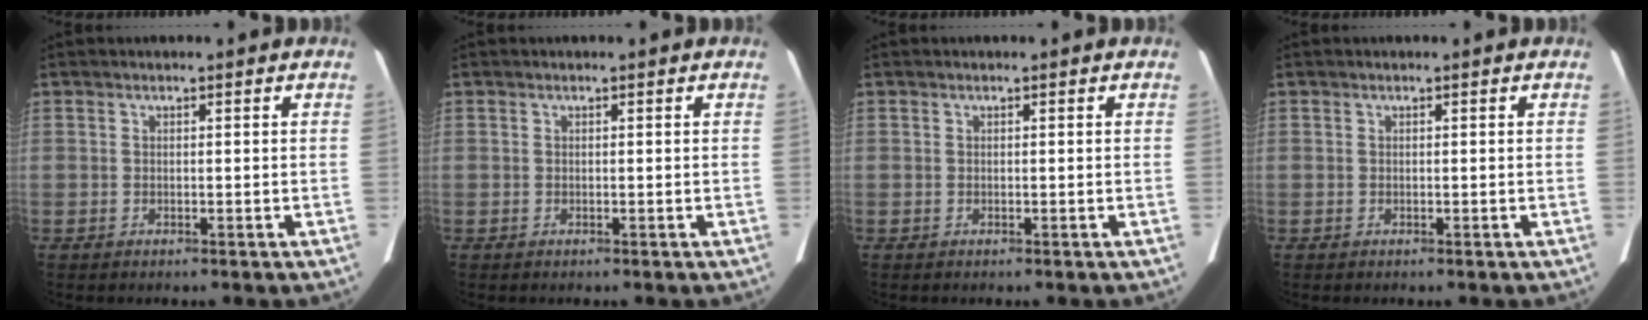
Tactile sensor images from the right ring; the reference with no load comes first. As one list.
[{"total": 0.0}, {"total": 0.0}, {"total": 0.0}]